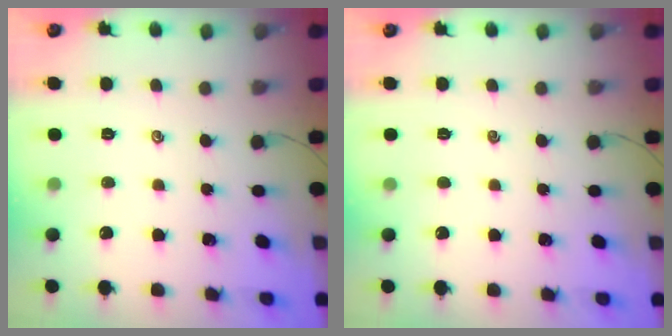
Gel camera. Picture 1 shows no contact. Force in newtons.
{"total": 0.0}